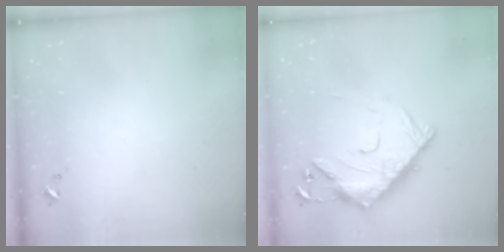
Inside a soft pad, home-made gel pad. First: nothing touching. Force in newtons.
{"total": 15.5, "press": 15.4, "slide": 1.5}